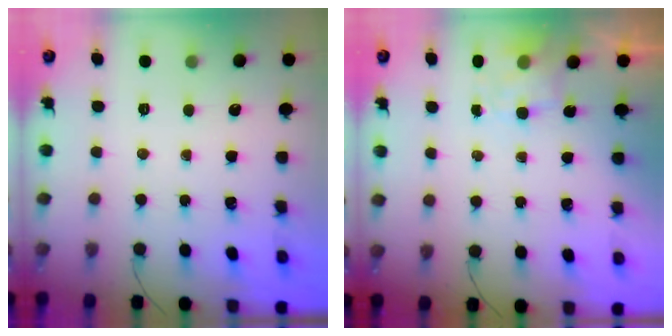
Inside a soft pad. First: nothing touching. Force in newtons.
{"total": 4.0, "press": 3.9, "slide": 1.1}